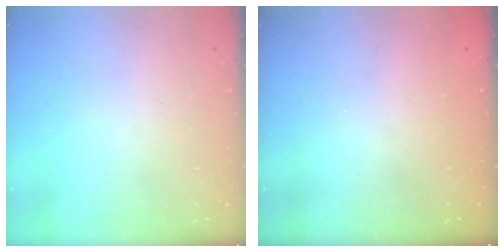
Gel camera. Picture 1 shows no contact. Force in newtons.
{"total": 2.3, "press": 2.2, "slide": 0.8}